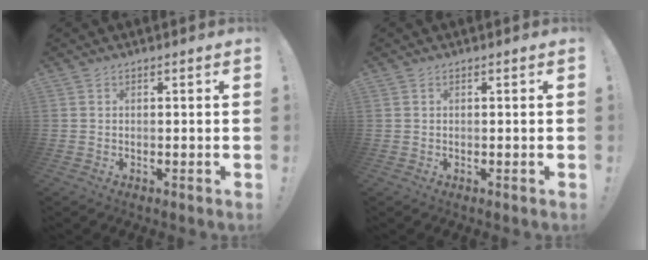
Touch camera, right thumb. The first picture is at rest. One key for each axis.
{"total": 0.0}